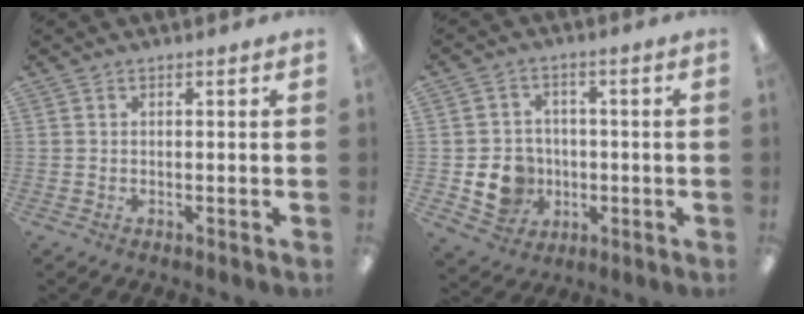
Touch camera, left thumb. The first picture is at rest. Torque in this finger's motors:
{"motor_torque": [-0.41, 0.54, 0.00, -0.03, 0.07]}